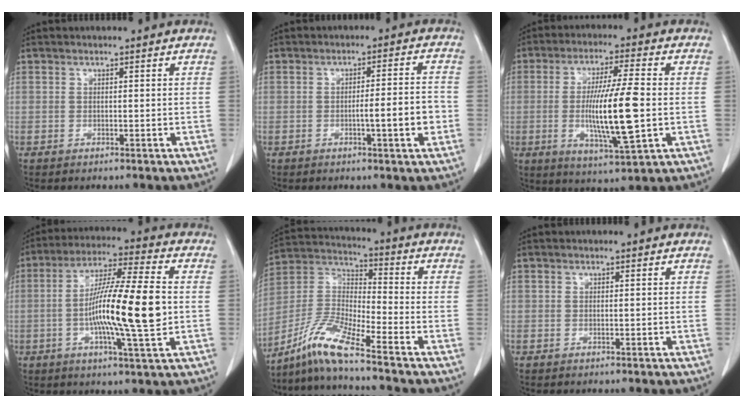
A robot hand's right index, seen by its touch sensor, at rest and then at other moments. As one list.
[{"total": 5.9, "force": [-1.7, 0.1, 5.7], "torque": [-0.081, 0.003, -0.022]}, {"total": 13.9, "force": [-1.4, 1.1, 13.7], "torque": [-0.256, -0.013, -0.025]}, {"total": 15.6, "force": [-1.5, 0.7, 15.5], "torque": [-0.273, 0.000, -0.031]}, {"total": 9.8, "force": [-8.0, -0.4, 5.6], "torque": [-0.131, 0.001, -0.158]}, {"total": 0.0}]